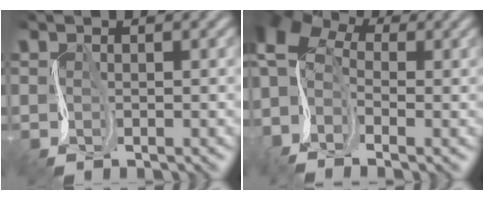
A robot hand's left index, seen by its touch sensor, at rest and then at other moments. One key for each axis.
{"total": 8.4, "fx": -1.2, "fy": 5.6, "fz": 6.1, "tx": -0.119, "ty": 0.020, "tz": -0.036}